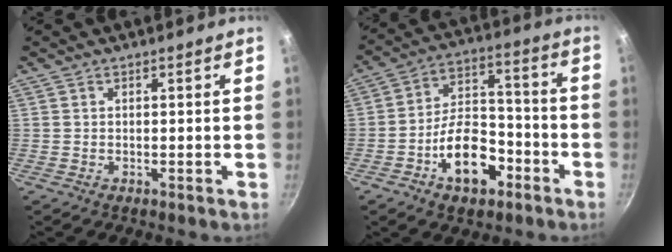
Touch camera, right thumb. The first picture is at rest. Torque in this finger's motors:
{"motor_torque": [0.10, 0.42, -0.02, 0.00, 0.27]}